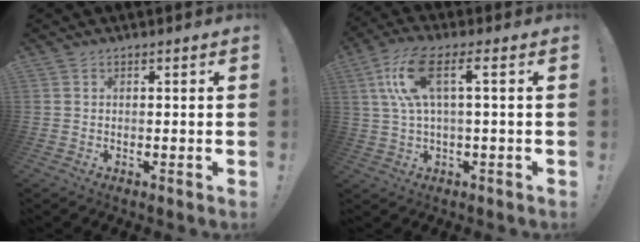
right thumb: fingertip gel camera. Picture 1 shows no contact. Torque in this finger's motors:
{"motor_torque": [0.17, 1.12, 1.29, 0.36, 0.08]}